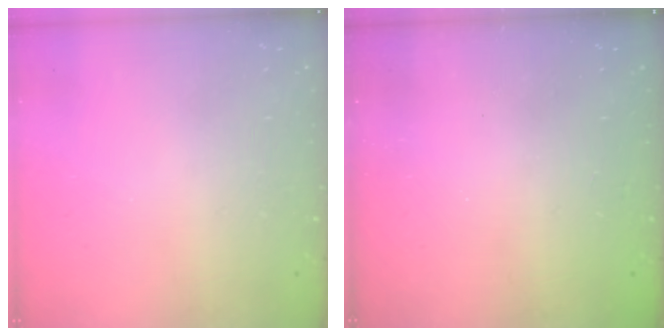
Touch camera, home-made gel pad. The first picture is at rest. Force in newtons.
{"total": 2.3, "press": 2.2, "slide": 0.7}